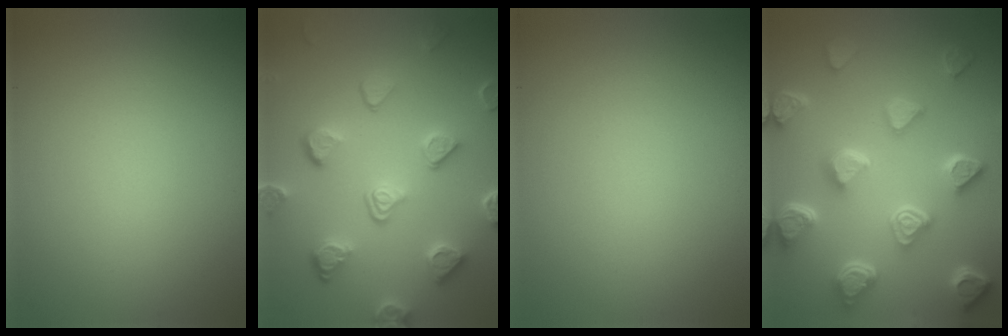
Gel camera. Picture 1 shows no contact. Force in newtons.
{"total": 5.3, "press": 4.1, "slide": 3.3}
{"total": 0.0}
{"total": 7.6, "press": 5.8, "slide": 4.9}